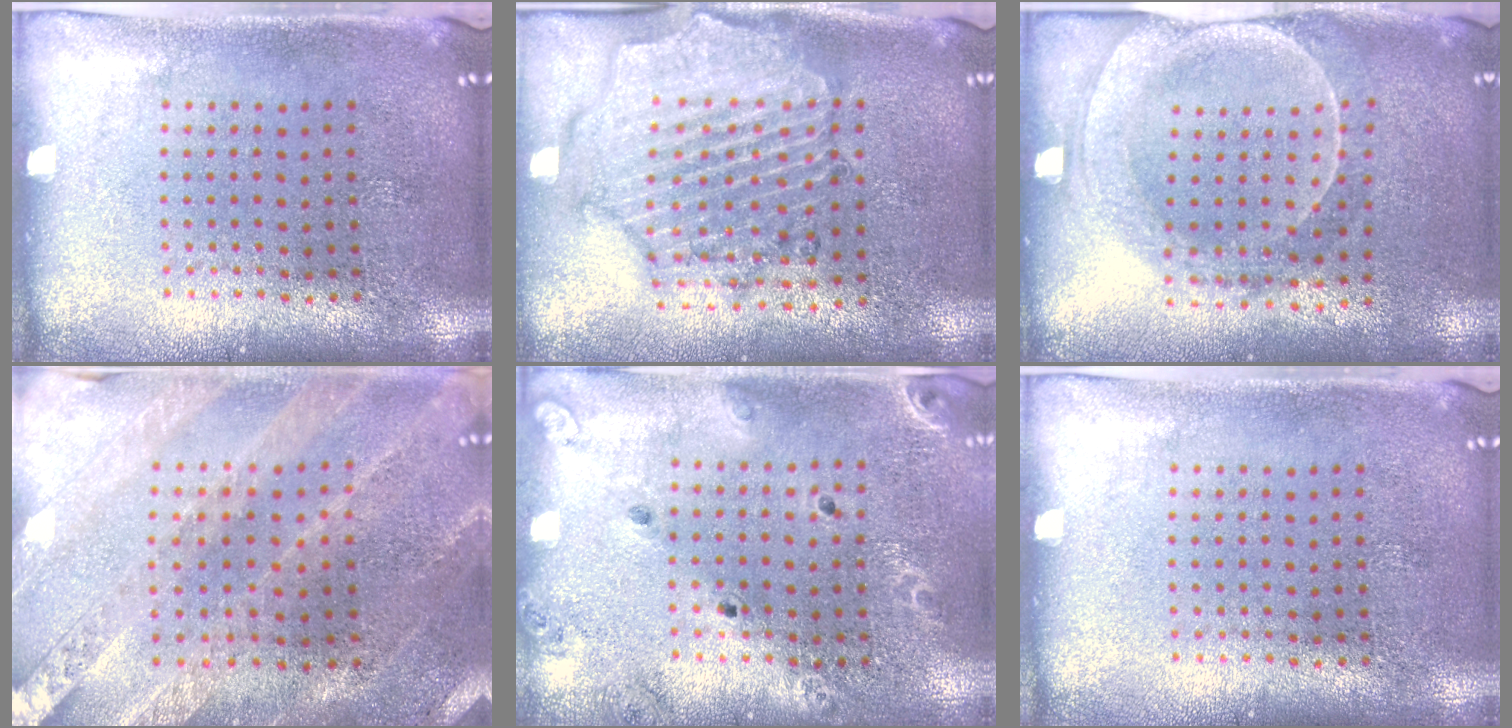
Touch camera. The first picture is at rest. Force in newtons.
{"total": 1.7, "press": 1.6, "slide": 0.3}
{"total": 1.9, "press": 1.8, "slide": 0.6}
{"total": 1.0, "press": 1.0, "slide": 0.3}
{"total": 1.5, "press": 1.4, "slide": 0.2}
{"total": 0.0}